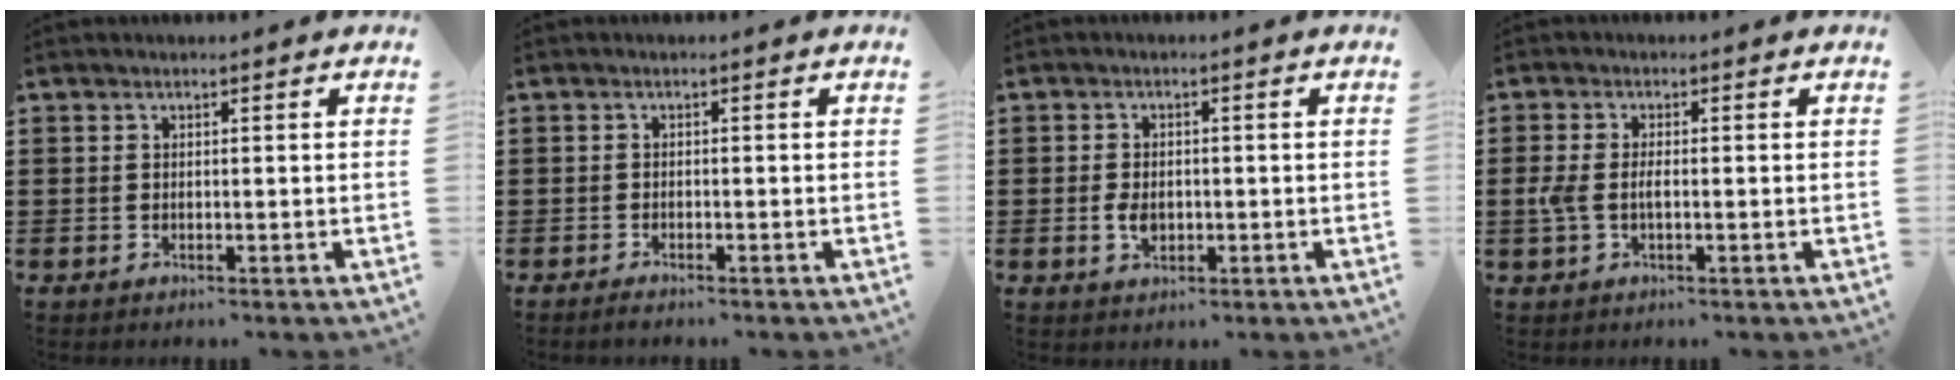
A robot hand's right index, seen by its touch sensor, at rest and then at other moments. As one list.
[{"total": 0.9, "force": [-0.8, 0.0, 0.1], "torque": [-0.005, -0.001, -0.017]}, {"total": 2.8, "force": [-0.5, 1.8, 2.2], "torque": [-0.048, -0.001, -0.011]}, {"total": 2.7, "force": [-0.5, 1.1, 2.4], "torque": [-0.066, -0.005, -0.016]}]